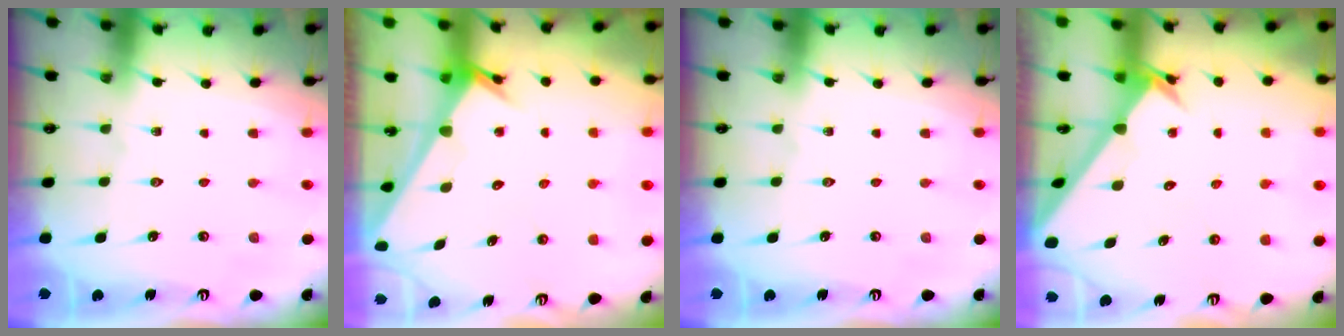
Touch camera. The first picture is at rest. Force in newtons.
{"total": 2.4, "press": 2.4, "slide": 0.2}
{"total": 0.0}
{"total": 2.6, "press": 2.6, "slide": 0.2}